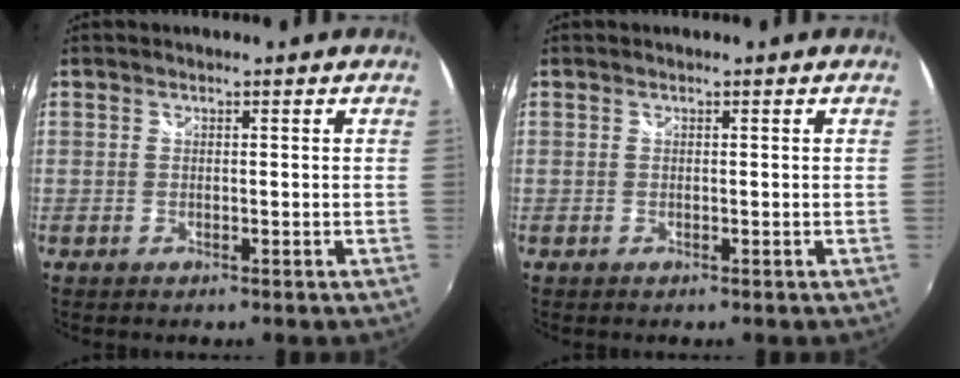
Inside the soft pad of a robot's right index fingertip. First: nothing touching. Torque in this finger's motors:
{"motor_torque": [0.00, 0.00, 0.00, 0.00]}